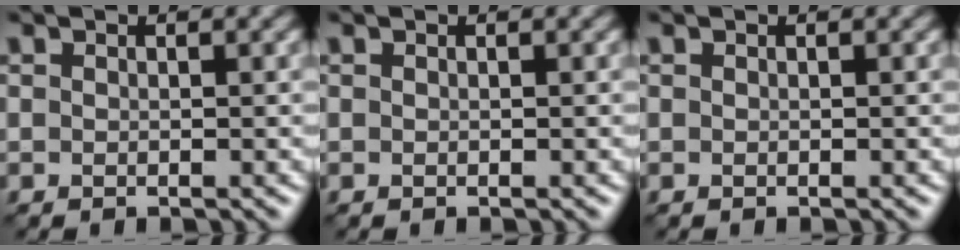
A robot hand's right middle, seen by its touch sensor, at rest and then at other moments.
{"total": 0.0}
{"total": 0.0}